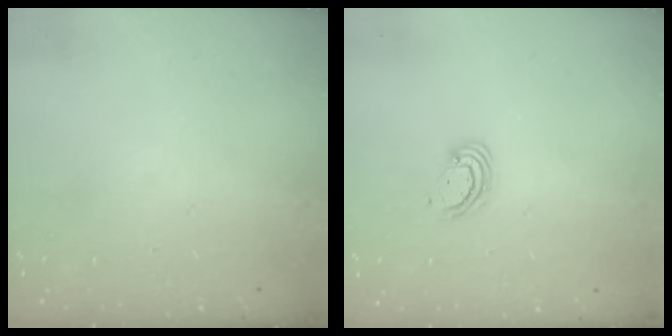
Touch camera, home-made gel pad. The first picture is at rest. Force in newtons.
{"total": 2.8, "press": 2.8, "slide": 0.3}